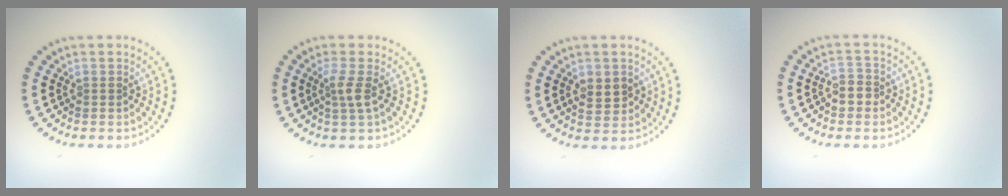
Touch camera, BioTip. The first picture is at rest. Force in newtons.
{"total": 1.9, "press": 1.3, "slide": 1.3}
{"total": 2.3, "press": 2.2, "slide": 0.3}
{"total": 1.8, "press": 1.7, "slide": 0.6}